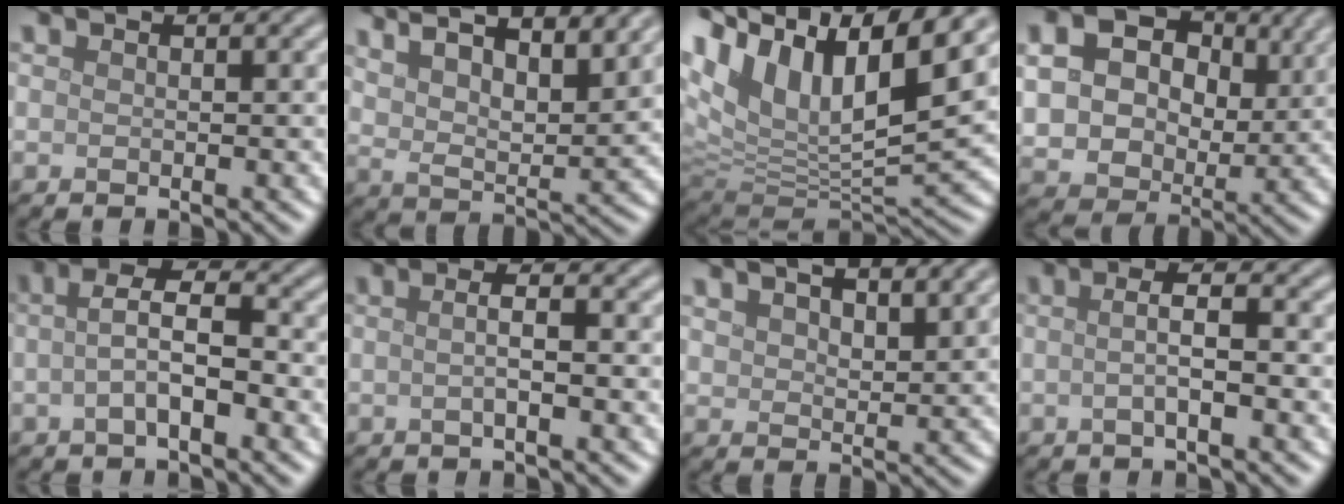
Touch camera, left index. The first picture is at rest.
{"total": 11.3, "force": [7.6, 4.0, 7.4], "torque": [-0.112, 0.025, 0.093]}
{"total": 14.6, "force": [7.6, 6.6, 10.6], "torque": [-0.227, 0.032, 0.140]}
{"total": 8.5, "force": [2.3, 6.5, 5.0], "torque": [-0.107, -0.003, 0.036]}
{"total": 3.7, "force": [-0.6, 1.3, 3.4], "torque": [-0.069, 0.009, -0.017]}
{"total": 2.6, "force": [0.1, 0.9, 2.5], "torque": [-0.022, 0.001, -0.015]}
{"total": 7.2, "force": [4.8, 3.1, 4.4], "torque": [-0.064, 0.024, 0.059]}
{"total": 2.9, "force": [-0.3, 0.7, 2.8], "torque": [-0.043, 0.006, -0.010]}